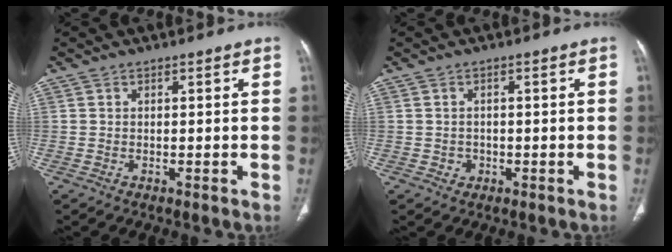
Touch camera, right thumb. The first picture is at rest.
{"total": 1.5, "force": [-0.5, 1.4, 0.3], "torque": [0.002, 0.004, -0.004]}